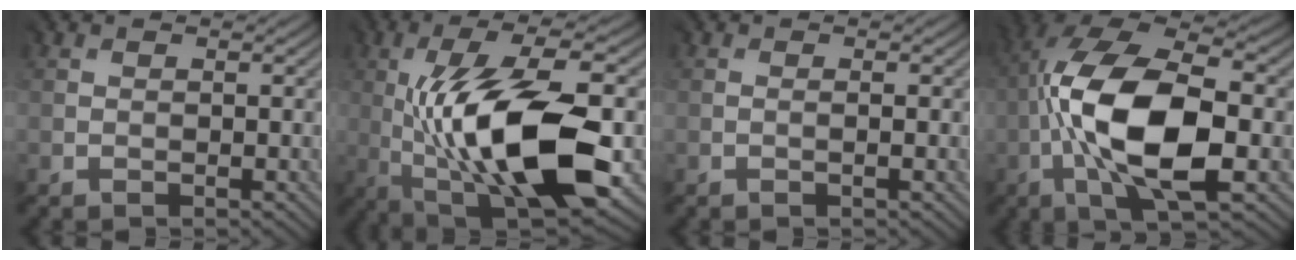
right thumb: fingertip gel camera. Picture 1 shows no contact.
{"total": 13.1, "force": [-2.1, 4.3, 12.1], "torque": [-0.218, 0.014, -0.042]}
{"total": 0.8, "force": [-0.5, -0.7, -0.1], "torque": [0.002, 0.000, -0.009]}
{"total": 13.8, "force": [-1.9, 6.3, 12.1], "torque": [-0.227, 0.019, -0.044]}